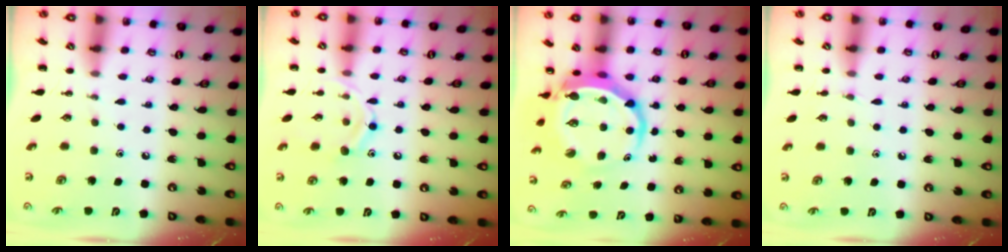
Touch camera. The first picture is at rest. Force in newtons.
{"total": 10.9, "press": 10.8, "slide": 0.9}
{"total": 8.6, "press": 8.3, "slide": 2.4}
{"total": 3.9, "press": 3.7, "slide": 1.4}